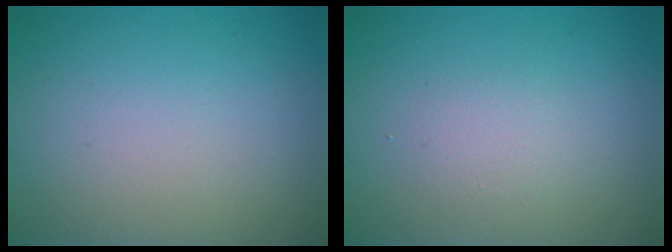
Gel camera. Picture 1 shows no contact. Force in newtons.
{"total": 1.5, "press": 1.5, "slide": 0.1}